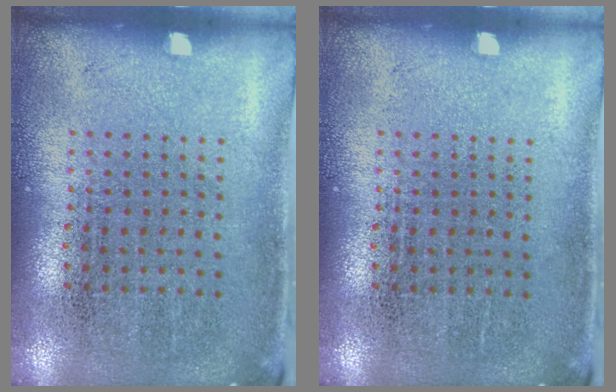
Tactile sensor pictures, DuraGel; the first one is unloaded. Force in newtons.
{"total": 0.0}